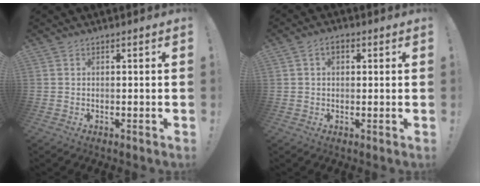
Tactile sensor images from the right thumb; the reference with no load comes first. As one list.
[{"total": 3.4, "force": [1.0, 2.2, 2.4], "torque": [-0.031, 0.001, 0.016]}]